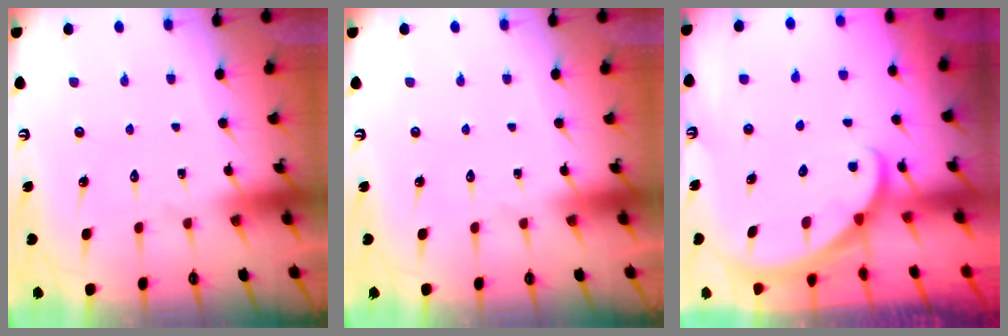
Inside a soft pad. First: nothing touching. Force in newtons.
{"total": 0.0}
{"total": 2.0, "press": 2.0, "slide": 0.0}